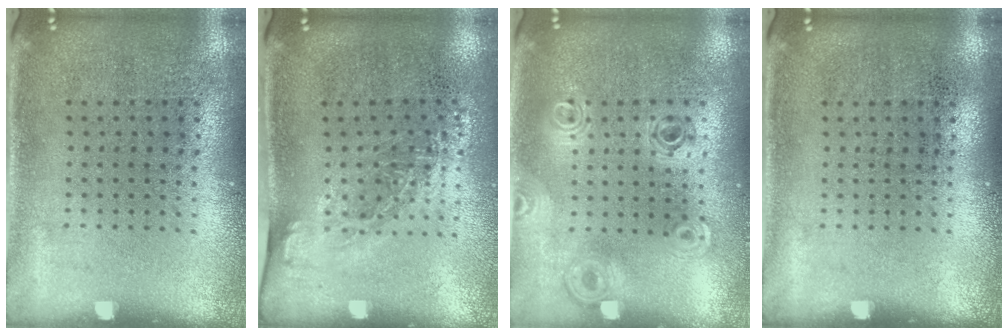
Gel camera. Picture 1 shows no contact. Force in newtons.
{"total": 1.3, "press": 0.9, "slide": 0.9}
{"total": 0.9, "press": 0.9, "slide": 0.1}
{"total": 0.0}